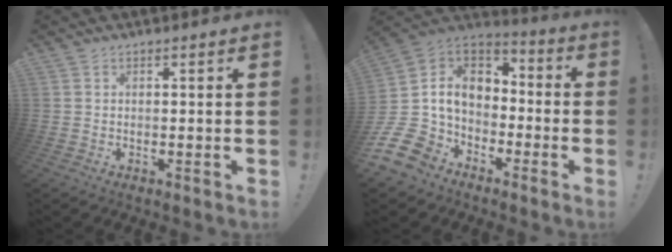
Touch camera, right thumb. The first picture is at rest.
{"total": 13.6, "force": [-3.1, 10.9, 7.5], "torque": [-0.150, 0.007, -0.047]}